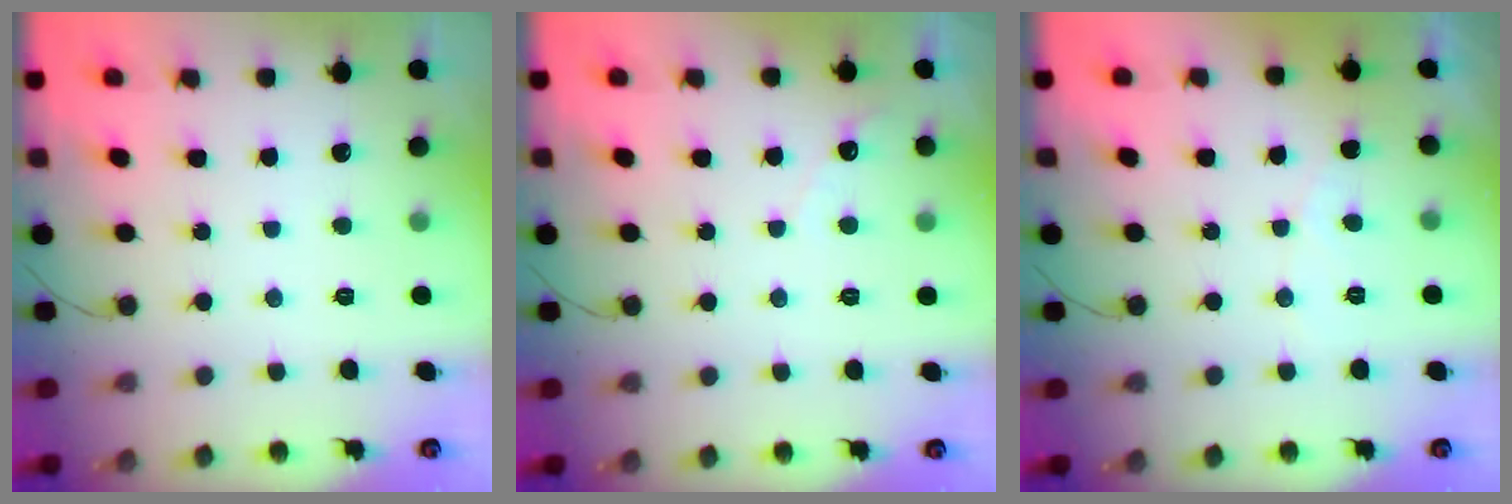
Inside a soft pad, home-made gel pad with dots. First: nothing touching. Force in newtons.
{"total": 2.8, "press": 2.8, "slide": 0.1}
{"total": 2.2, "press": 2.2, "slide": 0.1}